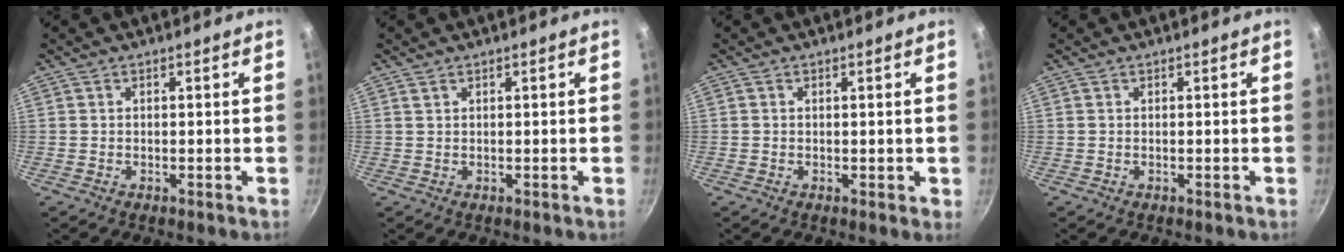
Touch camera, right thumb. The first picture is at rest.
{"total": 0.6, "force": [0.5, 0.2, 0.3], "torque": [-0.004, -0.004, 0.012]}
{"total": 1.2, "force": [0.1, 0.7, 0.9], "torque": [-0.006, 0.001, 0.001]}
{"total": 0.0}